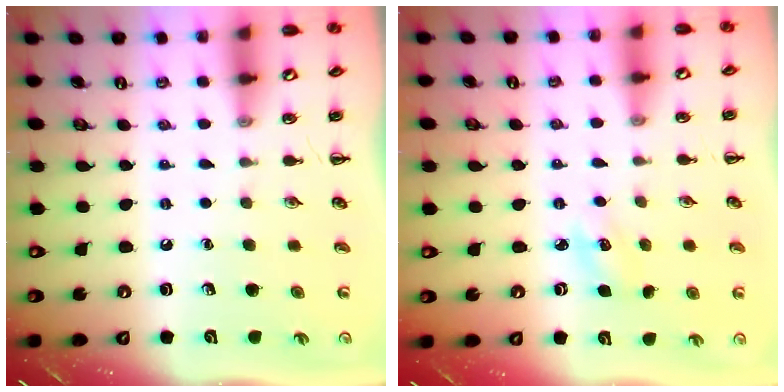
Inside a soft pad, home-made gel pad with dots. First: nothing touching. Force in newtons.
{"total": 4.2, "press": 4.0, "slide": 1.3}